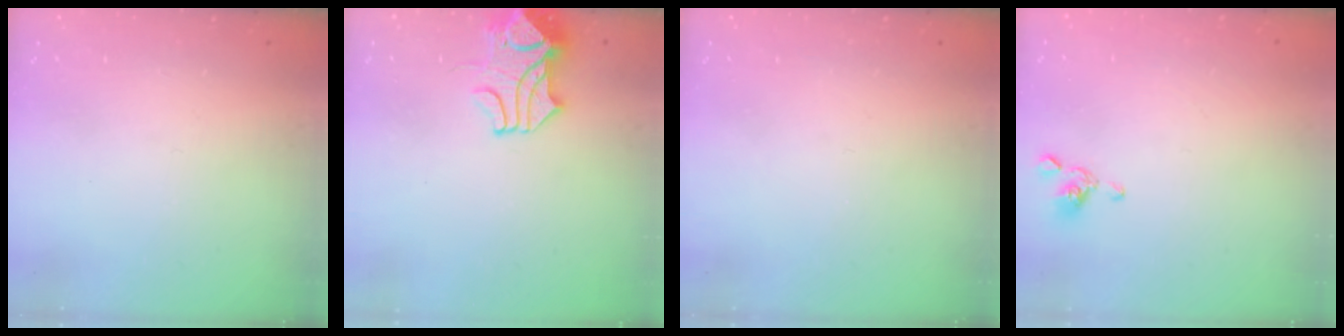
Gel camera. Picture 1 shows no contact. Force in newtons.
{"total": 2.8, "press": 2.7, "slide": 0.6}
{"total": 0.0}
{"total": 2.9, "press": 2.8, "slide": 0.6}